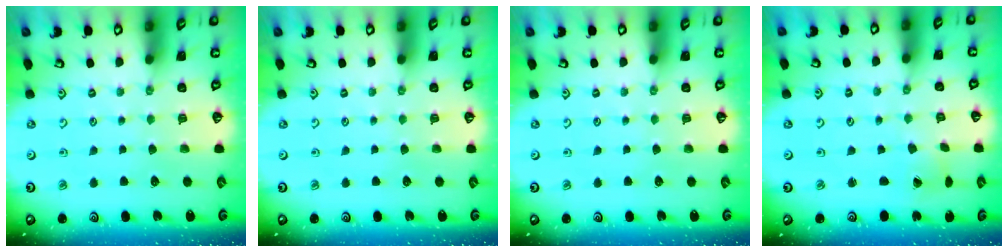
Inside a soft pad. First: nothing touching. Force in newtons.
{"total": 0.0}
{"total": 0.0}
{"total": 1.6, "press": 1.6, "slide": 0.1}